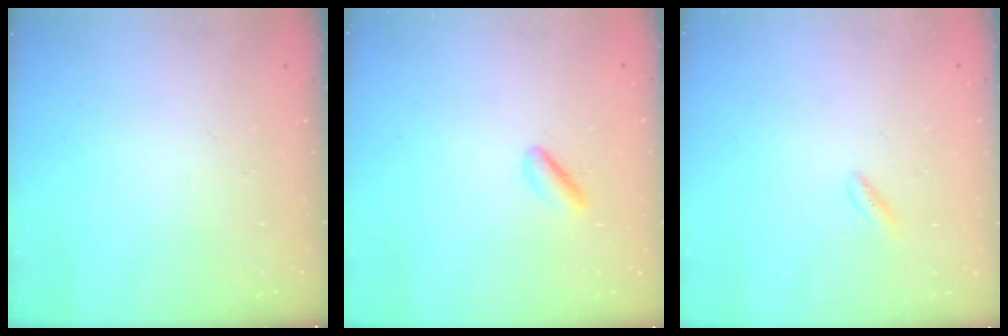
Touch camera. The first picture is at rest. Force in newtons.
{"total": 3.7, "press": 3.6, "slide": 0.8}
{"total": 1.4, "press": 1.3, "slide": 0.6}